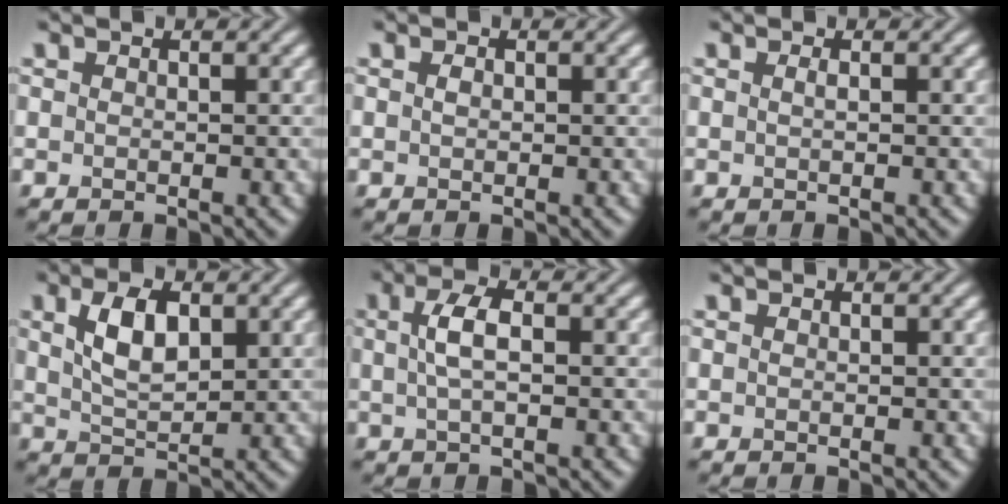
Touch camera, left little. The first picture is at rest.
{"total": 0.6, "force": [0.1, 0.4, 0.4], "torque": [-0.011, 0.001, 0.002]}
{"total": 0.6, "force": [0.1, 0.2, 0.6], "torque": [-0.012, 0.005, 0.001]}
{"total": 4.4, "force": [1.5, 2.2, 3.5], "torque": [-0.074, 0.005, 0.031]}
{"total": 2.9, "force": [0.4, 1.0, 2.7], "torque": [-0.056, 0.008, 0.005]}
{"total": 0.0}